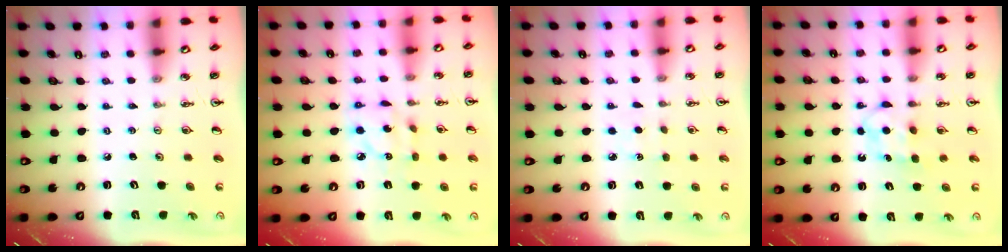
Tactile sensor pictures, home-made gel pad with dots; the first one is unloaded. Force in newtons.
{"total": 7.5, "press": 7.5, "slide": 0.2}
{"total": 2.0, "press": 2.0, "slide": 0.3}
{"total": 6.3, "press": 6.3, "slide": 0.5}